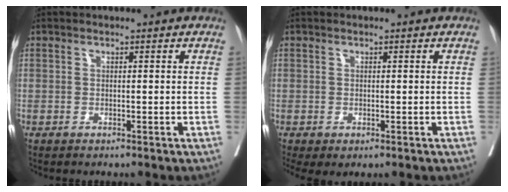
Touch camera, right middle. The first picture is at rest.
{"total": 2.3, "force": [-0.9, 1.4, 1.5], "torque": [-0.028, -0.006, -0.008]}